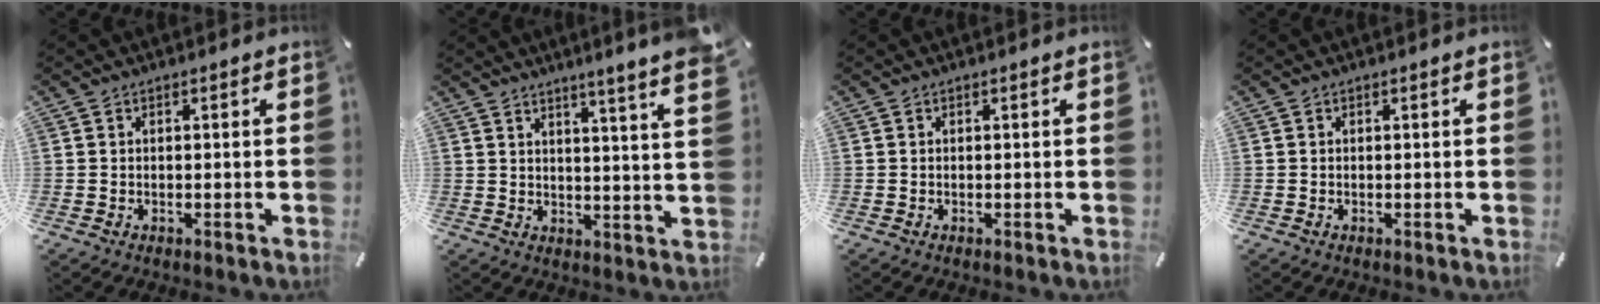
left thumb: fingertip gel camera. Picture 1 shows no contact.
{"total": 6.2, "force": [4.8, -0.9, 3.8], "torque": [-0.065, -0.040, 0.075]}
{"total": 0.0}
{"total": 0.0}